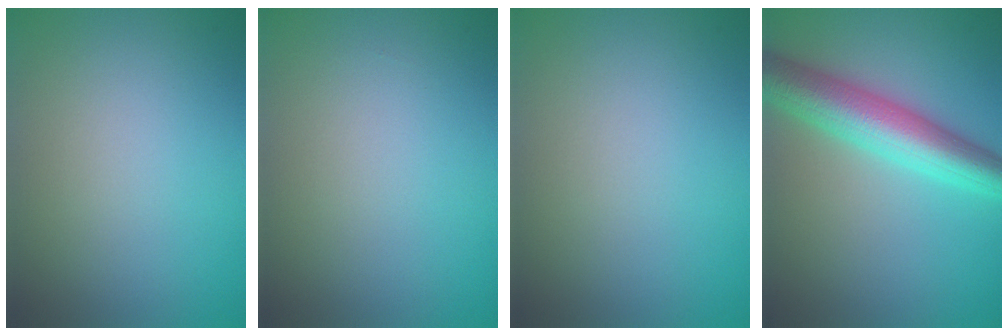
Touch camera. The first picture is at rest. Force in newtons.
{"total": 0.0}
{"total": 0.0}
{"total": 7.0, "press": 7.0, "slide": 0.2}